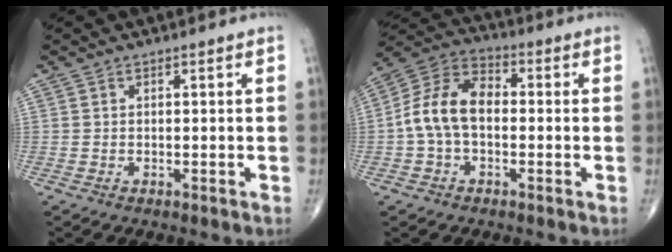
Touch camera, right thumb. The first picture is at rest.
{"total": 11.4, "force": [-0.8, 7.3, 8.7], "torque": [-0.156, 0.037, -0.028]}